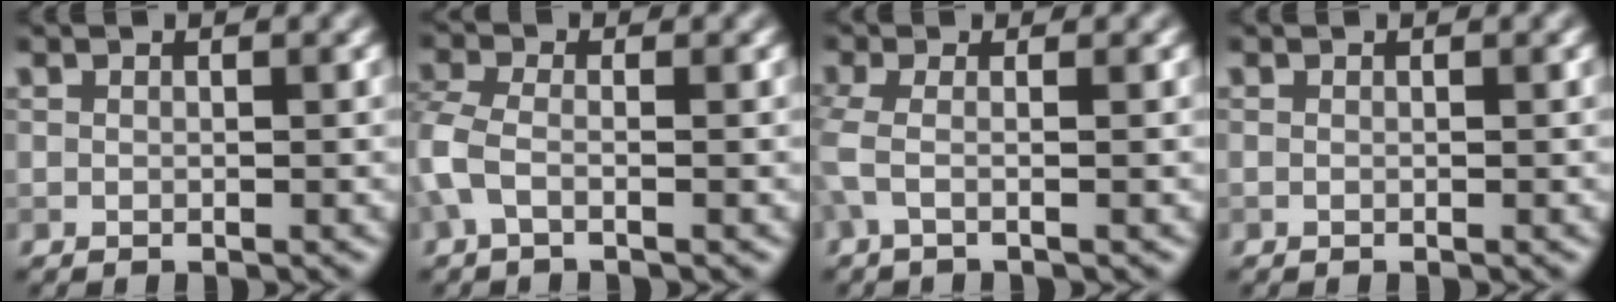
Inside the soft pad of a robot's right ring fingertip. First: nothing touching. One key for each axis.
{"total": 2.3, "fx": -0.8, "fy": 1.1, "fz": 2.0, "tx": -0.053, "ty": 0.000, "tz": -0.027}
{"total": 2.1, "fx": -0.3, "fy": 0.5, "fz": 2.0, "tx": -0.044, "ty": -0.006, "tz": -0.017}
{"total": 0.0}